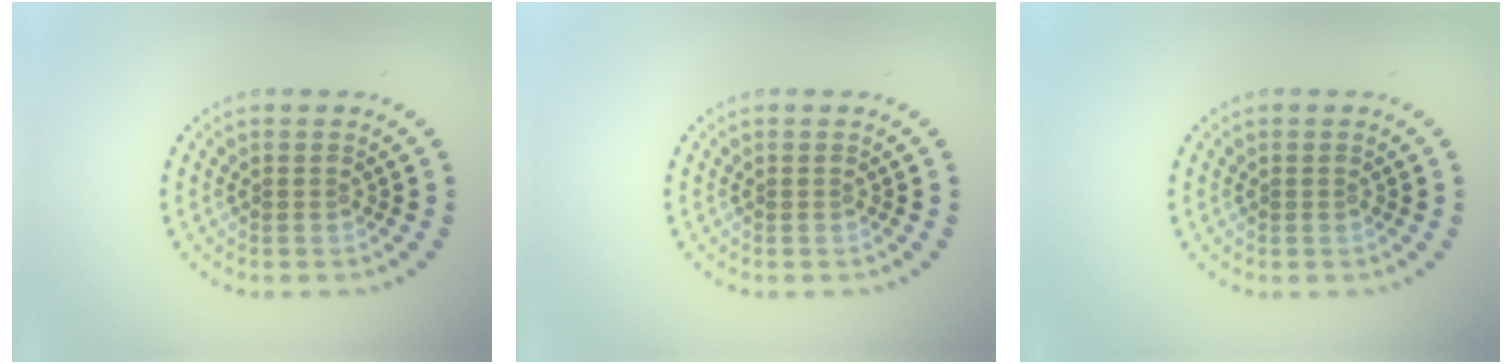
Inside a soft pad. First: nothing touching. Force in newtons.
{"total": 0.0}
{"total": 0.0}